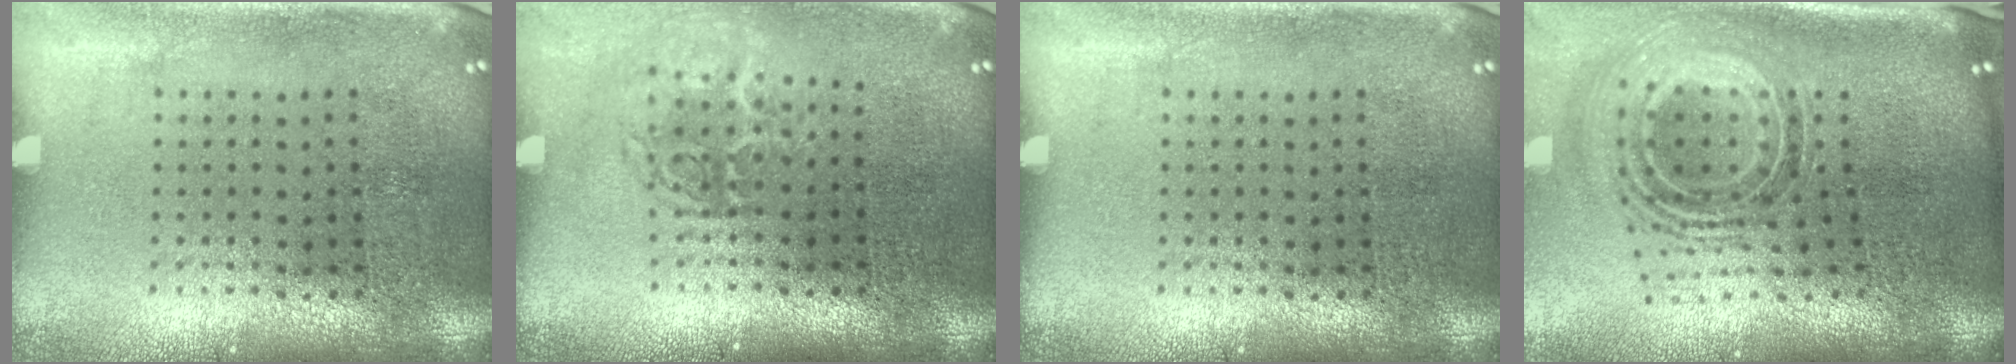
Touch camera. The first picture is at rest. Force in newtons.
{"total": 1.6, "press": 1.2, "slide": 1.2}
{"total": 0.0}
{"total": 1.7, "press": 1.3, "slide": 1.0}